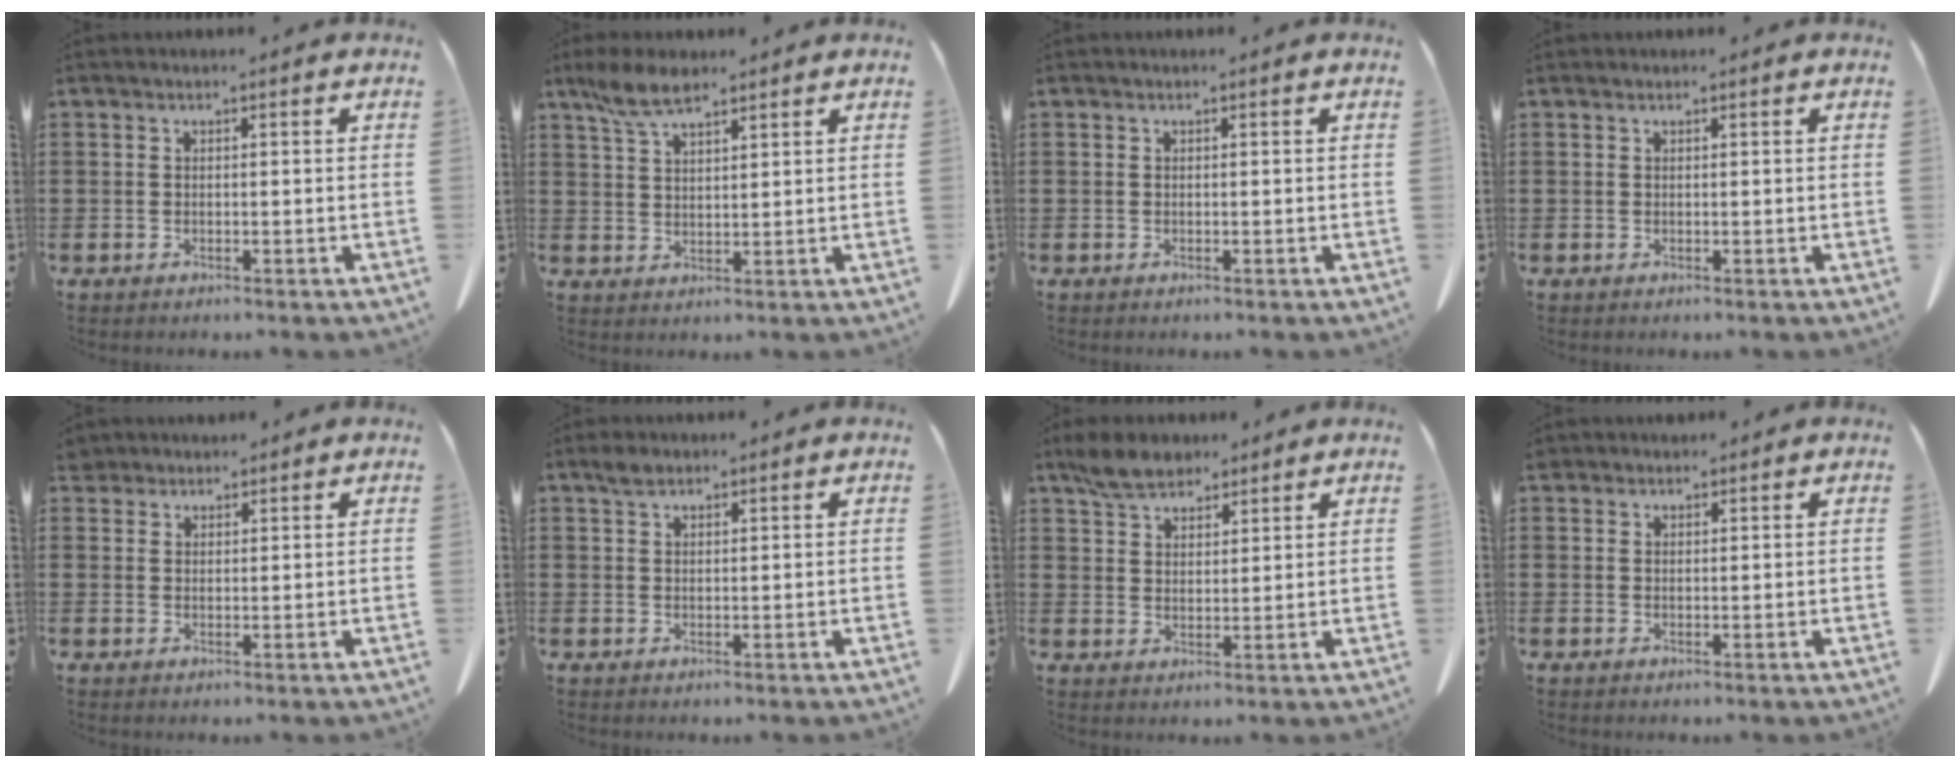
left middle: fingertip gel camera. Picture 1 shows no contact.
{"total": 5.6, "force": [3.9, 1.9, 3.6], "torque": [-0.080, 0.000, 0.072]}
{"total": 0.0}
{"total": 0.0}
{"total": 2.5, "force": [2.3, 0.9, 0.3], "torque": [-0.015, 0.003, 0.046]}
{"total": 2.0, "force": [1.5, 0.9, 1.0], "torque": [-0.023, 0.002, 0.030]}
{"total": 5.4, "force": [4.5, 2.4, 1.8], "torque": [-0.051, -0.002, 0.085]}
{"total": 1.5, "force": [1.3, 0.6, 0.2], "torque": [-0.008, 0.001, 0.027]}